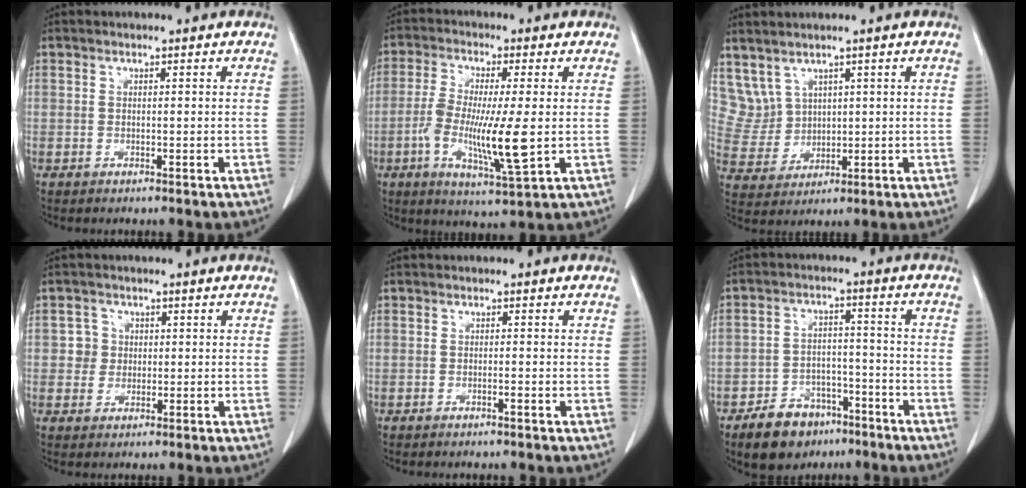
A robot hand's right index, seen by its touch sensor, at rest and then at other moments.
{"total": 11.6, "force": [-1.9, 1.4, 11.4], "torque": [-0.215, -0.019, -0.036]}
{"total": 5.5, "force": [3.6, 4.2, 0.7], "torque": [-0.024, 0.018, 0.091]}
{"total": 2.9, "force": [0.4, 2.9, 0.2], "torque": [0.007, 0.006, 0.006]}
{"total": 0.6, "force": [-0.3, -0.1, 0.5], "torque": [-0.008, 0.002, -0.003]}
{"total": 8.7, "force": [-5.9, 5.4, 3.4], "torque": [-0.064, 0.012, -0.091]}